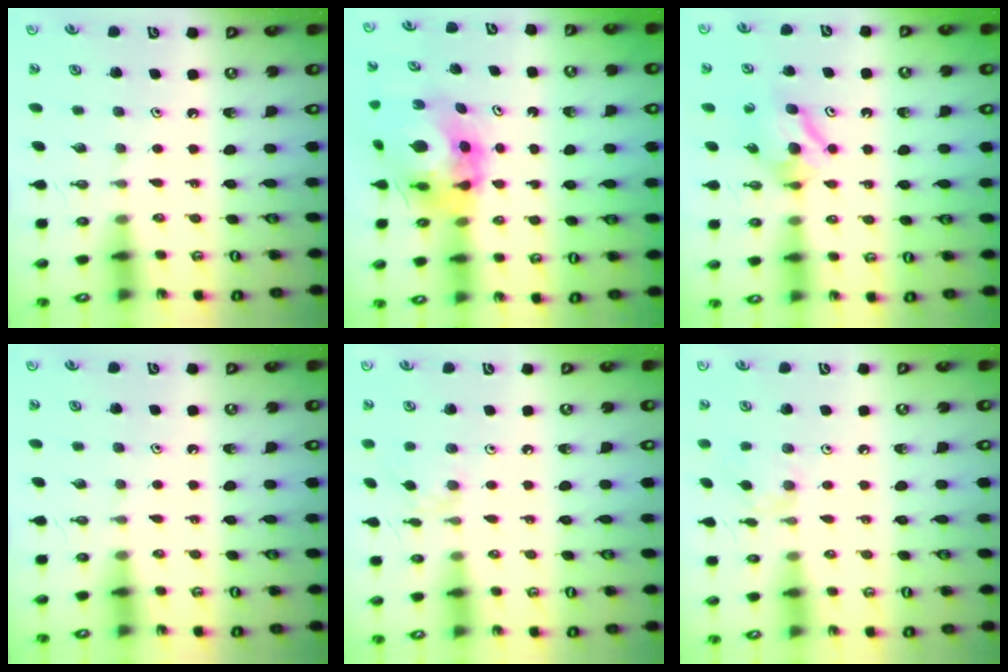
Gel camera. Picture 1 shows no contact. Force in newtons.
{"total": 9.2, "press": 9.1, "slide": 1.1}
{"total": 7.6, "press": 7.6, "slide": 0.3}
{"total": 0.0}
{"total": 2.1, "press": 2.1, "slide": 0.4}
{"total": 5.9, "press": 5.9, "slide": 0.7}